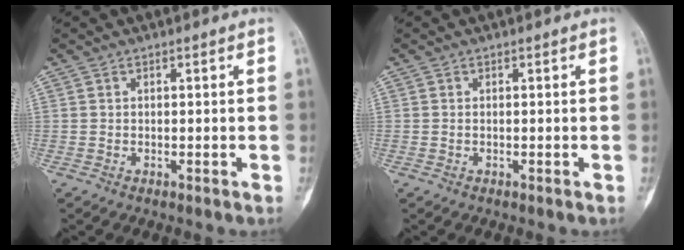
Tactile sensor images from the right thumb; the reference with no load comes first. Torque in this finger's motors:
{"motor_torque": [-0.03, -0.03, 0.13, 0.07, 0.04]}